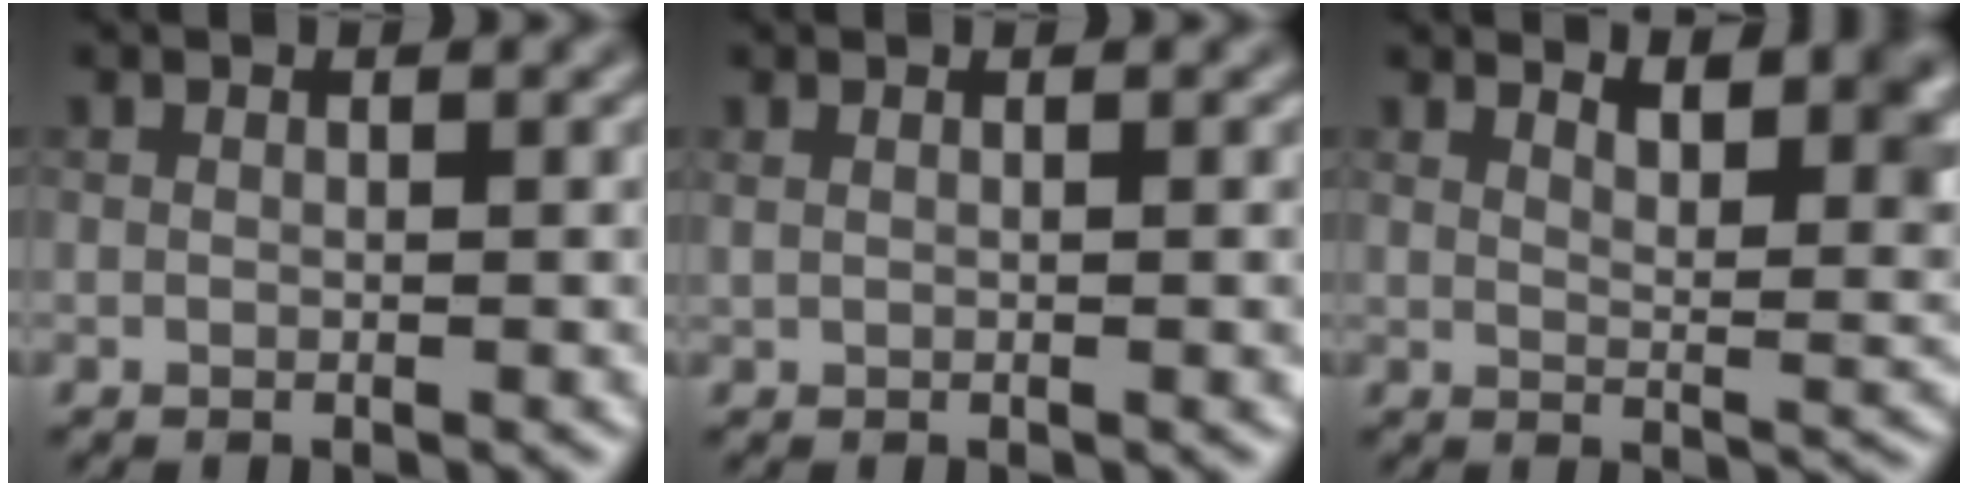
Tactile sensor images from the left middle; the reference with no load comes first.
{"total": 1.7, "force": [0.6, 0.8, 1.3], "torque": [-0.009, 0.004, 0.006]}
{"total": 7.0, "force": [5.0, 2.3, 4.2], "torque": [-0.032, 0.009, 0.070]}